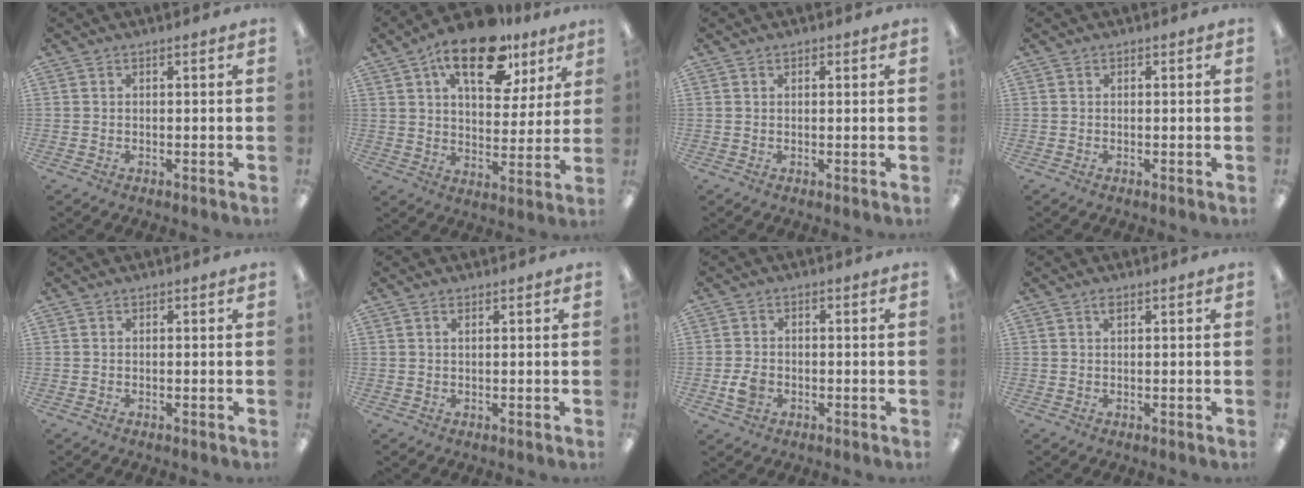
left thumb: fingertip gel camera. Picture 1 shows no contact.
{"total": 18.2, "force": [11.0, 8.8, 11.5], "torque": [-0.176, -0.043, 0.183]}
{"total": 0.7, "force": [0.5, 0.5, 0.3], "torque": [-0.006, 0.003, 0.008]}
{"total": 0.0}
{"total": 0.0}
{"total": 0.9, "force": [0.5, 0.4, 0.6], "torque": [-0.014, 0.002, 0.009]}
{"total": 4.0, "force": [-1.2, 3.1, 2.2], "torque": [-0.041, 0.006, -0.022]}
{"total": 1.1, "force": [0.7, 0.4, 0.8], "torque": [-0.010, 0.000, 0.010]}